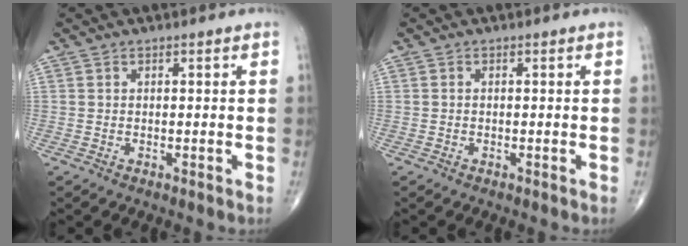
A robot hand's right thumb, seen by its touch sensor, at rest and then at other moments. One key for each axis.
{"total": 0.0}